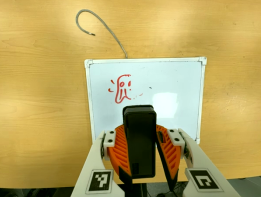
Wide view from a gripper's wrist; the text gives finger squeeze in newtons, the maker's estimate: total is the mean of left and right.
{"total": 10.0, "left": 9.8, "right": 10.1}